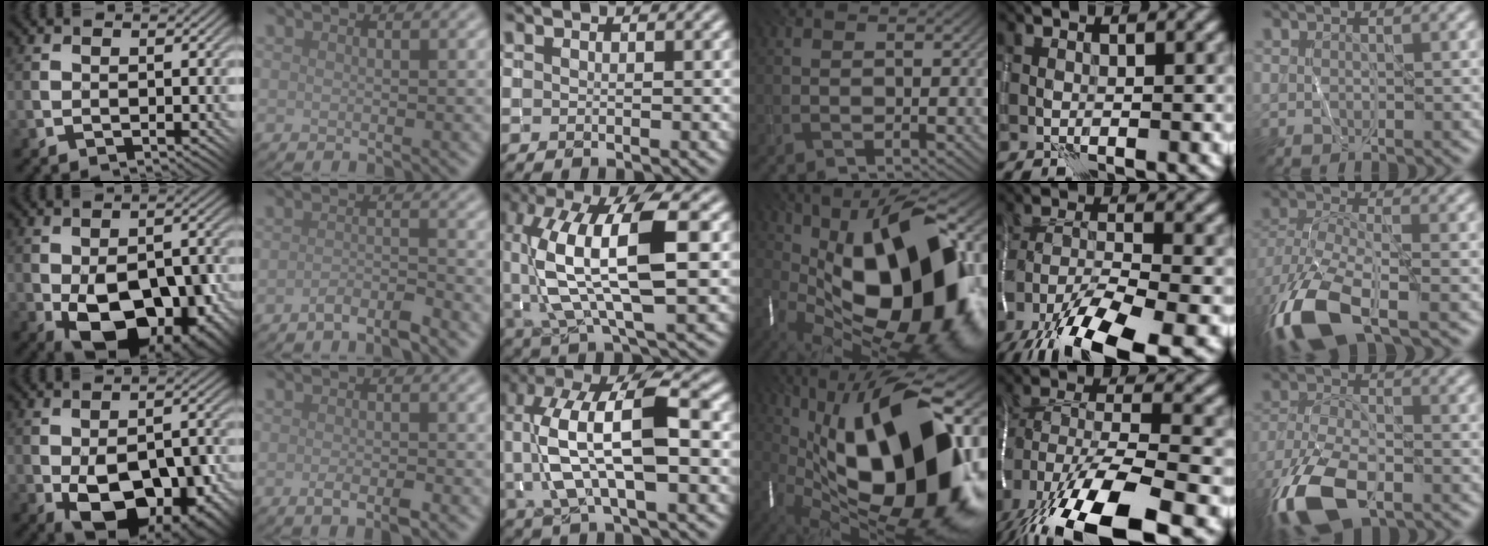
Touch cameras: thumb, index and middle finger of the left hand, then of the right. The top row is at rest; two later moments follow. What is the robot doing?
{"motion": "wrap", "object": "thread"}